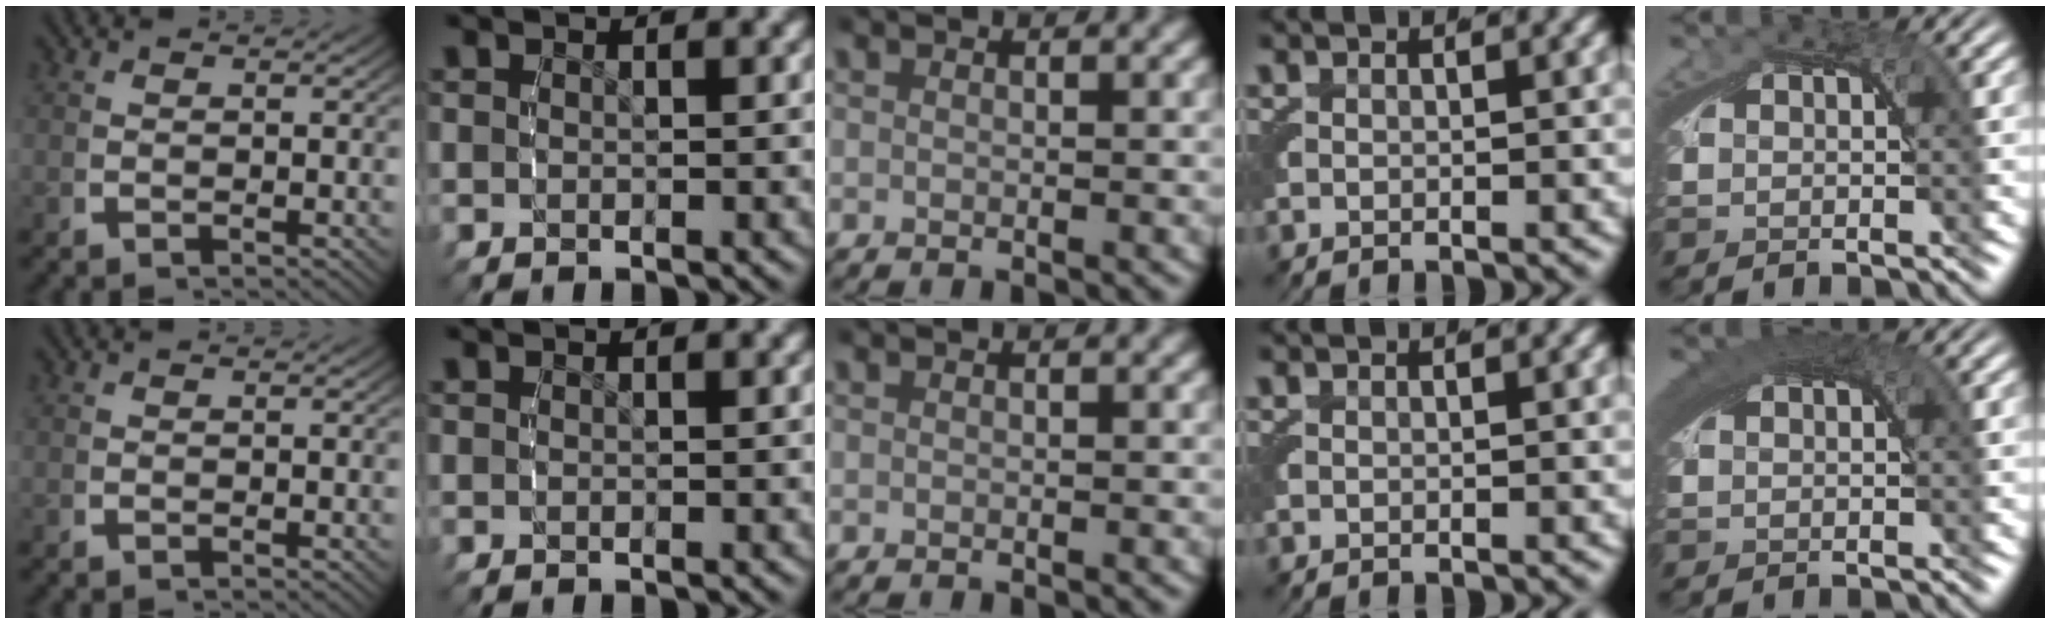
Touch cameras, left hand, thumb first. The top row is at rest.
{"little": {"total": 3.6, "force": [1.6, 1.2, 3.0], "torque": [-0.043, 0.014, 0.021]}}